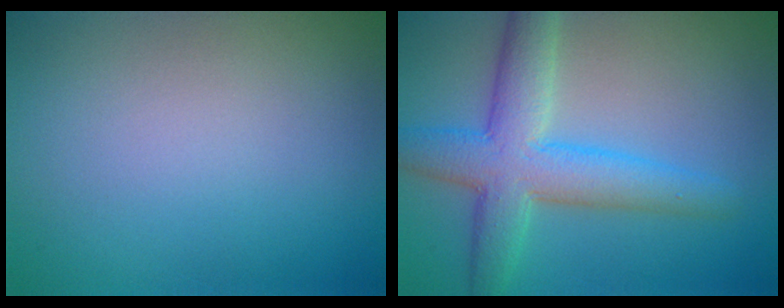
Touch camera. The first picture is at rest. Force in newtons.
{"total": 6.6, "press": 6.6, "slide": 0.2}